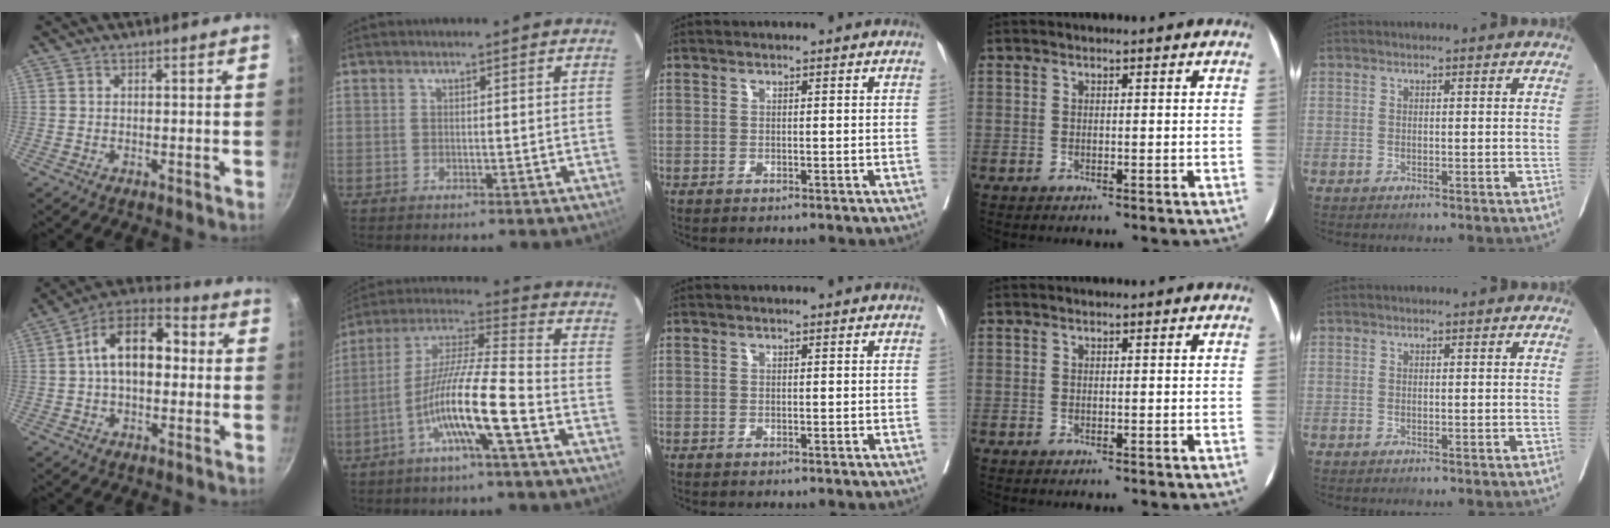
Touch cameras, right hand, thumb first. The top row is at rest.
{"thumb": {"total": 13.9, "force": [1.3, 8.4, 11.0], "torque": [-0.162, 0.037, 0.006]}, "index": {"total": 12.7, "force": [-5.1, 0.1, 11.6], "torque": [-0.227, 0.009, -0.098]}}